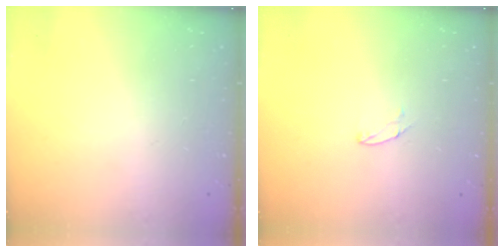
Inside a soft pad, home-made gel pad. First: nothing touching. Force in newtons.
{"total": 4.2, "press": 4.2, "slide": 0.3}